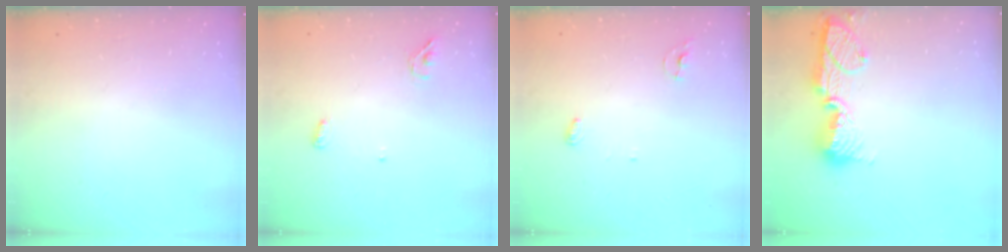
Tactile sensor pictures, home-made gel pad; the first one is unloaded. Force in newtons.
{"total": 4.4, "press": 4.3, "slide": 0.9}
{"total": 3.8, "press": 3.8, "slide": 0.3}
{"total": 13.9, "press": 13.8, "slide": 1.0}